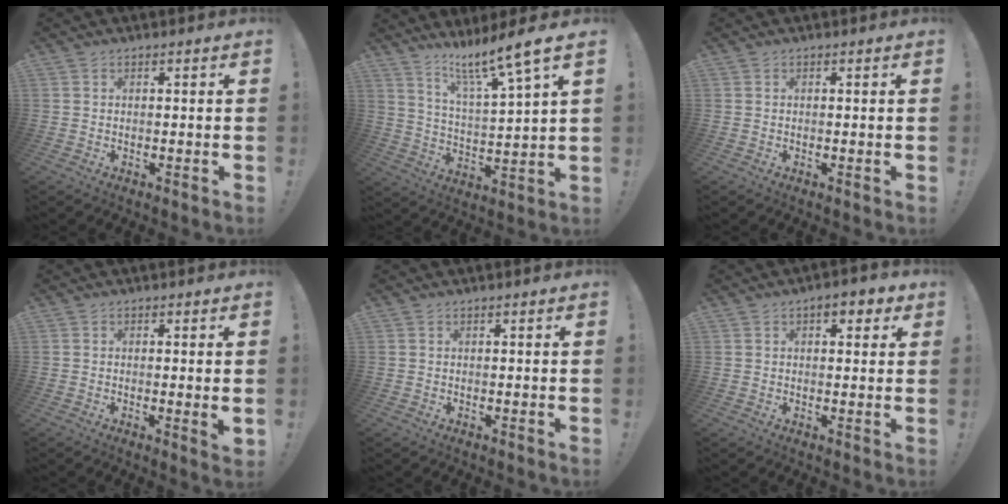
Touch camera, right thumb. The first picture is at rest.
{"total": 11.7, "force": [9.3, -0.7, 7.0], "torque": [-0.124, -0.072, 0.143]}
{"total": 0.0}
{"total": 2.7, "force": [0.3, 0.0, 2.7], "torque": [-0.030, -0.011, 0.004]}
{"total": 0.0}
{"total": 4.9, "force": [2.6, 2.4, 3.5], "torque": [-0.031, -0.008, 0.039]}